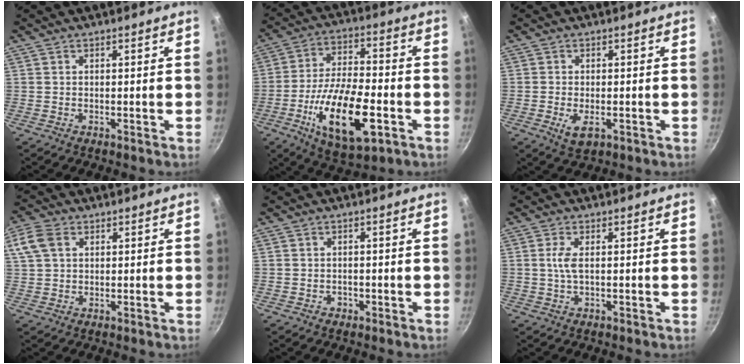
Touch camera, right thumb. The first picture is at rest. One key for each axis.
{"total": 18.9, "fx": -6.4, "fy": 7.9, "fz": 15.9, "tx": -0.273, "ty": 0.020, "tz": -0.107}
{"total": 4.1, "fx": -1.3, "fy": 2.3, "fz": 3.2, "tx": -0.054, "ty": -0.004, "tz": -0.019}
{"total": 6.5, "fx": 2.4, "fy": 4.5, "fz": 4.0, "tx": -0.081, "ty": 0.007, "tz": 0.040}
{"total": 1.2, "fx": -0.7, "fy": 1.0, "fz": 0.2, "tx": 0.004, "ty": 0.006, "tz": -0.005}
{"total": 2.8, "fx": 0.2, "fy": 0.8, "fz": 2.7, "tx": -0.066, "ty": 0.002, "tz": 0.004}